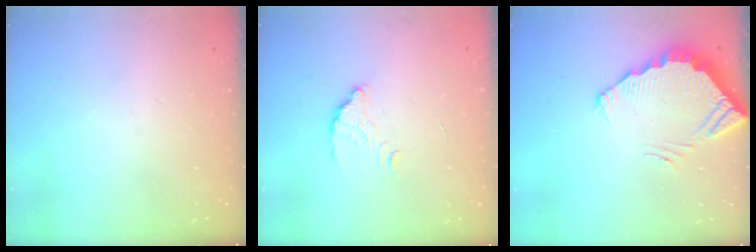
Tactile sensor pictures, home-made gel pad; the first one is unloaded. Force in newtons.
{"total": 2.7, "press": 2.7, "slide": 0.2}
{"total": 3.8, "press": 3.8, "slide": 0.2}